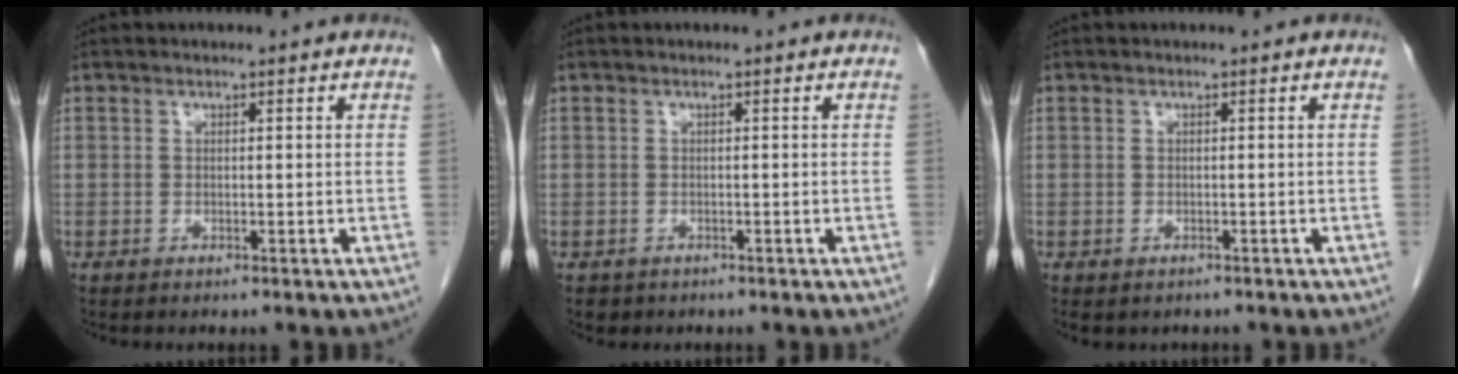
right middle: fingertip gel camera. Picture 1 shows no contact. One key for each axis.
{"total": 1.2, "fx": -0.8, "fy": 0.9, "fz": 0.1, "tx": -0.011, "ty": 0.002, "tz": -0.007}
{"total": 1.7, "fx": -1.3, "fy": 1.1, "fz": 0.3, "tx": -0.007, "ty": 0.000, "tz": -0.014}